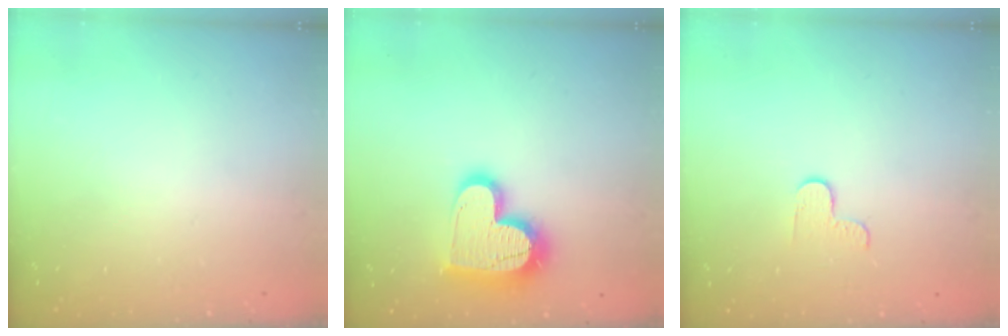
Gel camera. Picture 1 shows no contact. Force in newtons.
{"total": 17.7, "press": 17.7, "slide": 1.3}
{"total": 2.7, "press": 2.6, "slide": 0.4}